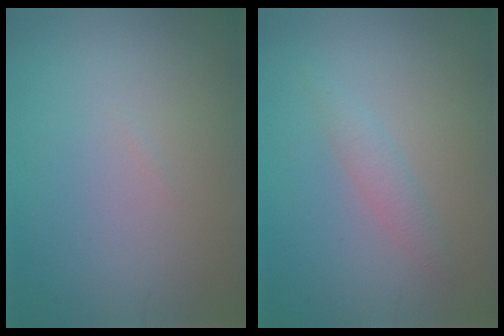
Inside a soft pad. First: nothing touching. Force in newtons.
{"total": 1.3, "press": 1.3, "slide": 0.0}